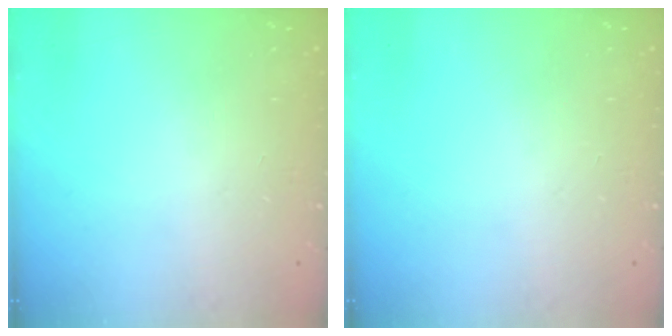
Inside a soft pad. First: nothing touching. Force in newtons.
{"total": 0.0}